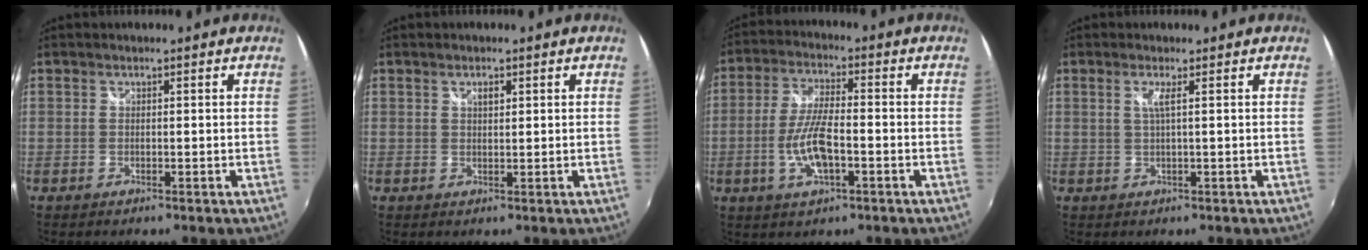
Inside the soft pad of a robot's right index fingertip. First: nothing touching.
{"total": 1.3, "force": [0.7, 0.7, 0.9], "torque": [-0.013, 0.002, 0.012]}
{"total": 9.2, "force": [-2.8, 2.9, 8.3], "torque": [-0.170, -0.001, -0.054]}
{"total": 1.7, "force": [0.5, -0.5, 1.5], "torque": [-0.028, -0.003, 0.009]}